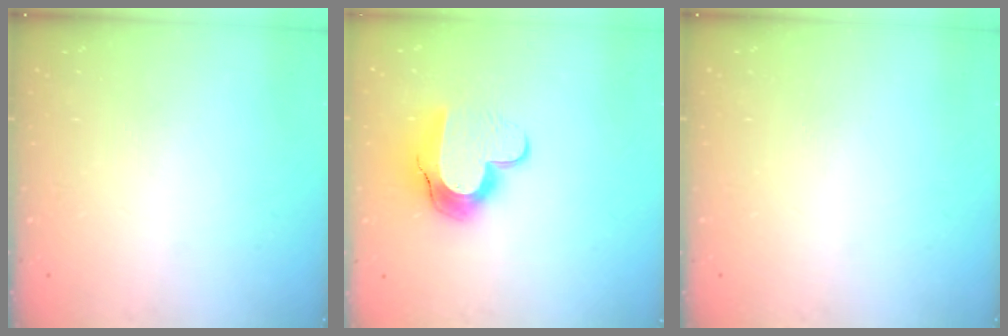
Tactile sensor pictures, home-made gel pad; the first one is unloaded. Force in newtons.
{"total": 12.7, "press": 12.7, "slide": 0.9}
{"total": 0.0}